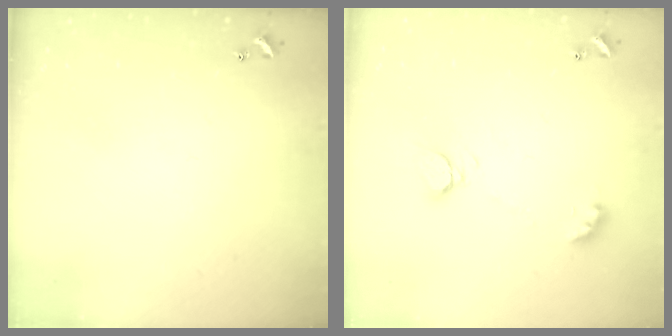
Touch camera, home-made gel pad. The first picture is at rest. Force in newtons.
{"total": 6.6, "press": 6.6, "slide": 0.7}